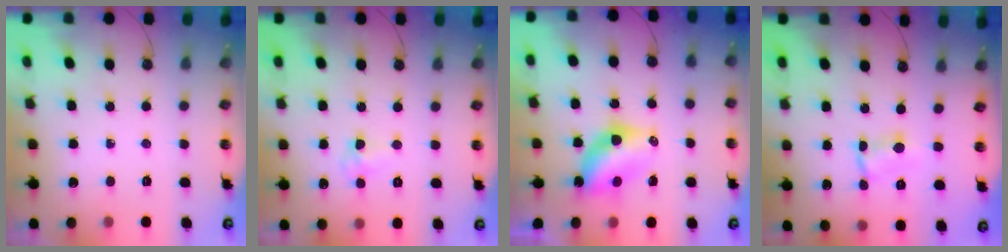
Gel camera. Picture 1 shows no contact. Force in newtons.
{"total": 3.7, "press": 3.7, "slide": 0.6}
{"total": 6.9, "press": 6.9, "slide": 0.6}
{"total": 1.1, "press": 1.0, "slide": 0.2}